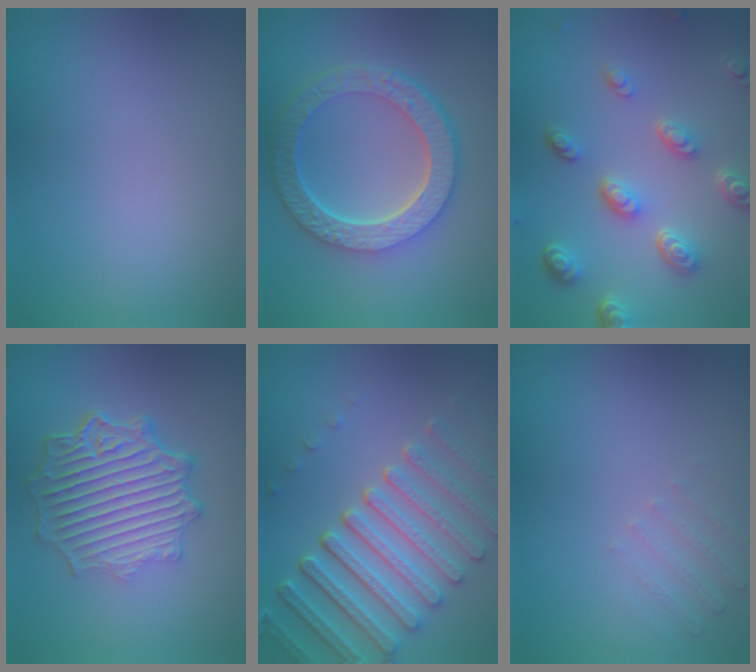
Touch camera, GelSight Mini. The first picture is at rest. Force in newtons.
{"total": 6.8, "press": 5.1, "slide": 4.5}
{"total": 5.0, "press": 3.7, "slide": 3.3}
{"total": 6.8, "press": 5.1, "slide": 4.5}
{"total": 6.9, "press": 5.7, "slide": 3.9}
{"total": 1.3, "press": 1.3, "slide": 0.4}